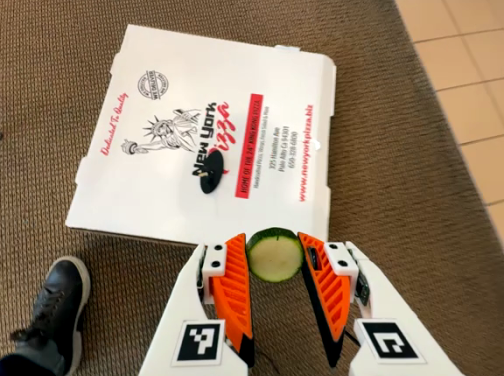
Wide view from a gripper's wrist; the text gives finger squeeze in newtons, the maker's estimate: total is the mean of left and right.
{"total": 8.2, "left": 7.9, "right": 8.5}